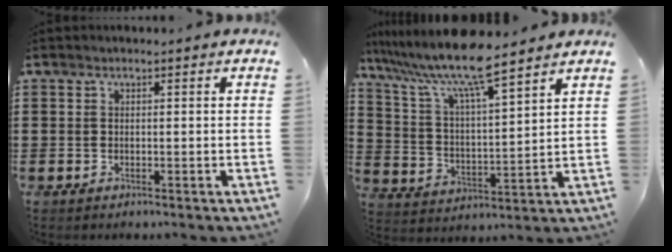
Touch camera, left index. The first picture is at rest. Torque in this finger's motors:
{"motor_torque": [1.49, -0.65, 1.01, 0.21]}